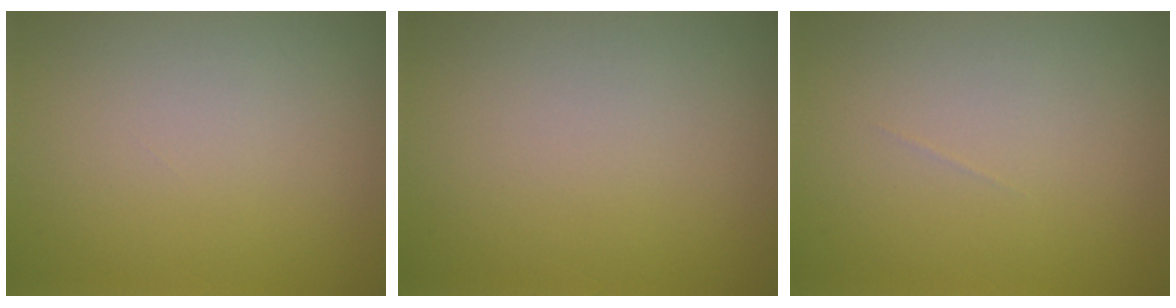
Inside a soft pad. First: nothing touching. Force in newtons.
{"total": 0.0}
{"total": 0.0}